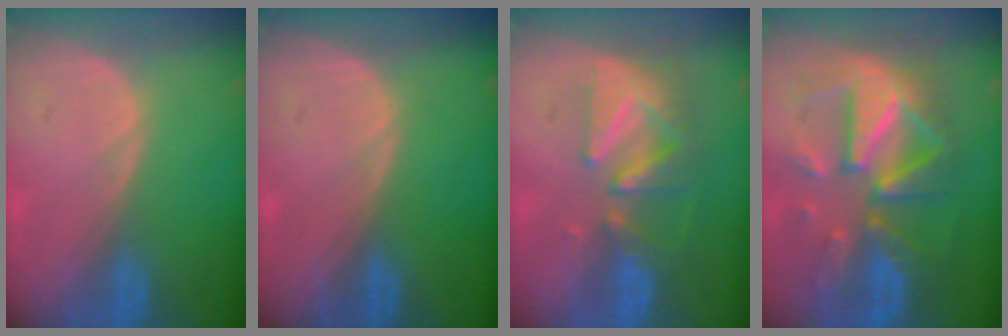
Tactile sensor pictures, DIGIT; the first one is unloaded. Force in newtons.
{"total": 0.0}
{"total": 8.5, "press": 7.8, "slide": 3.4}
{"total": 12.3, "press": 12.3, "slide": 1.2}